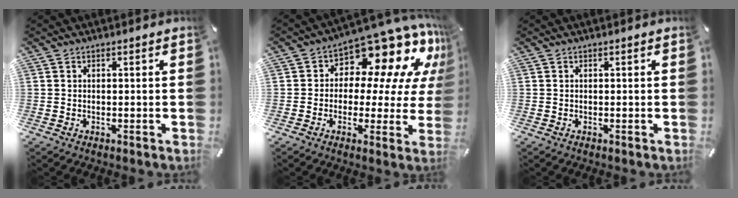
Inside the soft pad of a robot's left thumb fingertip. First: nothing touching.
{"total": 14.0, "force": [8.6, 7.4, 8.1], "torque": [-0.116, -0.083, 0.145]}
{"total": 0.0}